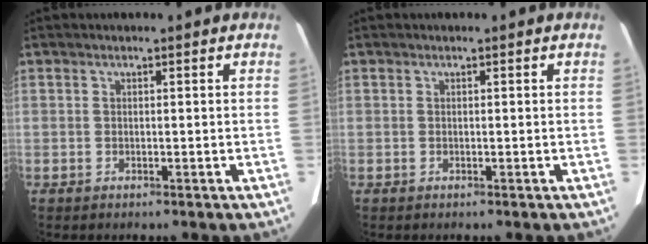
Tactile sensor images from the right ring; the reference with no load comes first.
{"total": 0.0}